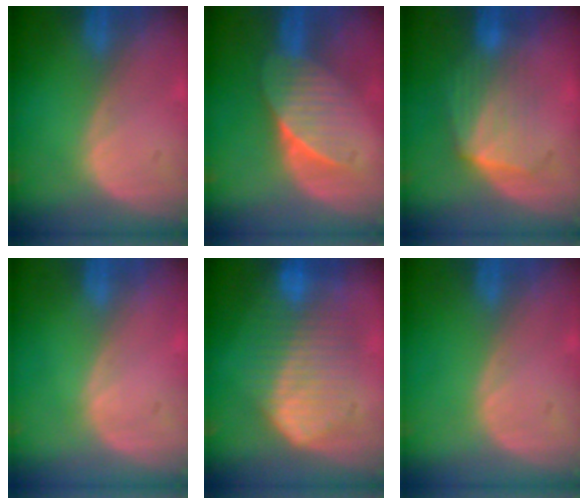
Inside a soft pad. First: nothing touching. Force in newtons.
{"total": 7.4, "press": 6.6, "slide": 3.4}
{"total": 7.1, "press": 6.5, "slide": 2.9}
{"total": 0.0}
{"total": 10.0, "press": 10.0, "slide": 0.4}
{"total": 0.0}